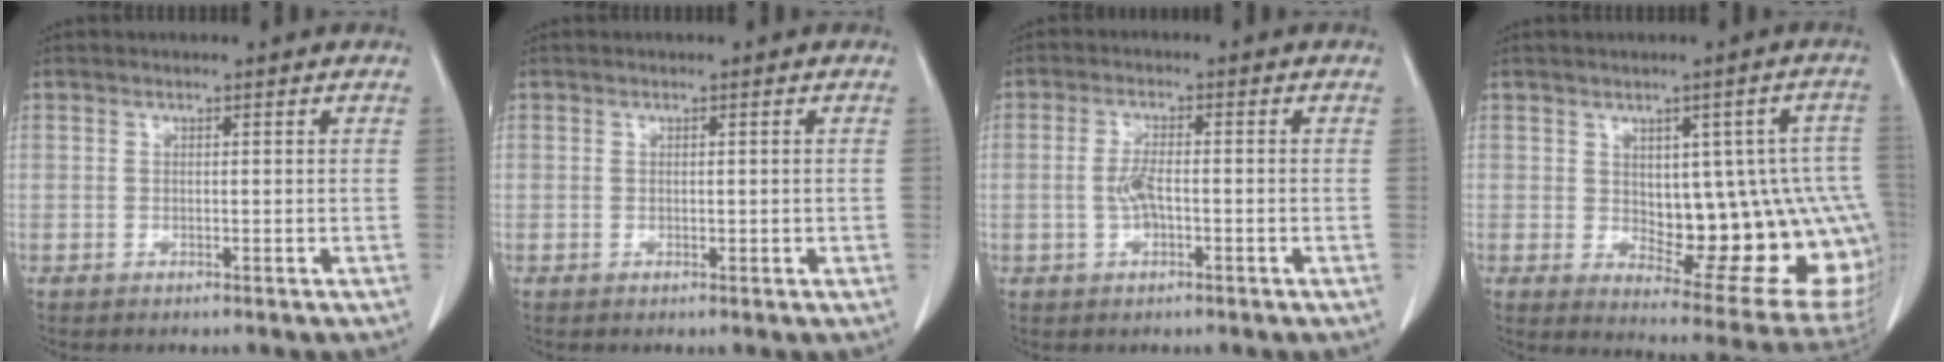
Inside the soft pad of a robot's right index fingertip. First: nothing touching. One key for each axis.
{"total": 0.6, "fx": 0.0, "fy": 0.4, "fz": 0.5, "tx": -0.007, "ty": -0.001, "tz": 0.002}
{"total": 3.3, "fx": -0.6, "fy": 1.0, "fz": 3.1, "tx": -0.069, "ty": 0.003, "tz": -0.011}
{"total": 17.5, "fx": -0.6, "fy": 6.8, "fz": 16.1, "tx": -0.144, "ty": 0.017, "tz": 0.020}